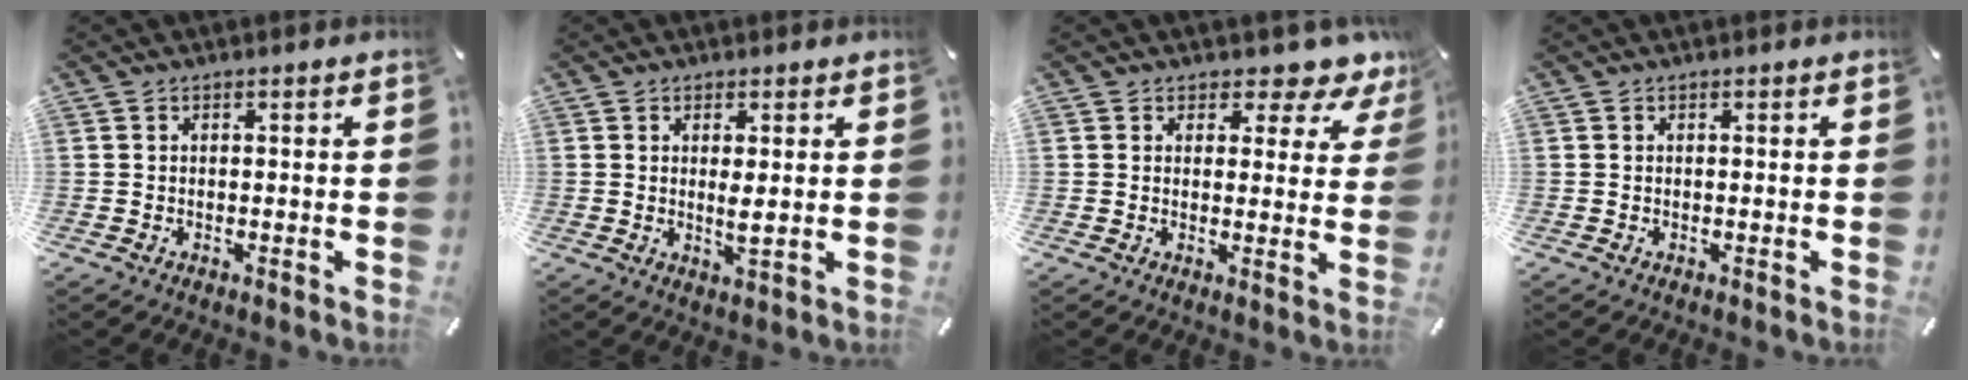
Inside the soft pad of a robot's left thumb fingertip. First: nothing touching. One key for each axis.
{"total": 4.0, "fx": 1.0, "fy": 0.9, "fz": 3.8, "tx": -0.074, "ty": -0.011, "tz": 0.014}
{"total": 5.1, "fx": 3.7, "fy": 2.9, "fz": 1.8, "tx": -0.011, "ty": -0.031, "tz": 0.058}
{"total": 0.0}